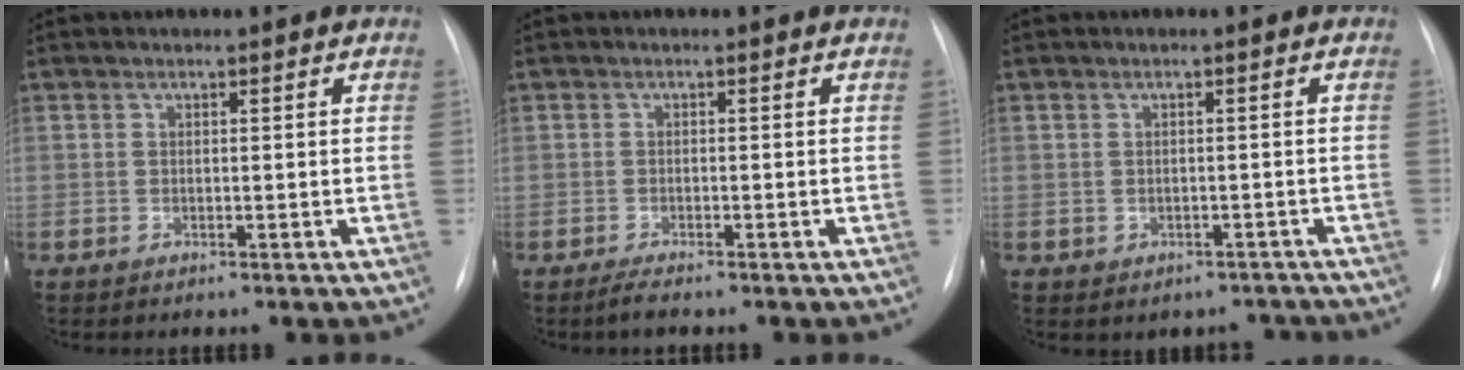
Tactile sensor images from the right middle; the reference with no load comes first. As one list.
[{"total": 1.3, "force": [-1.1, -0.2, 0.7], "torque": [-0.025, -0.006, -0.022]}, {"total": 3.2, "force": [-2.4, 2.1, 0.2], "torque": [0.001, 0.023, -0.026]}]